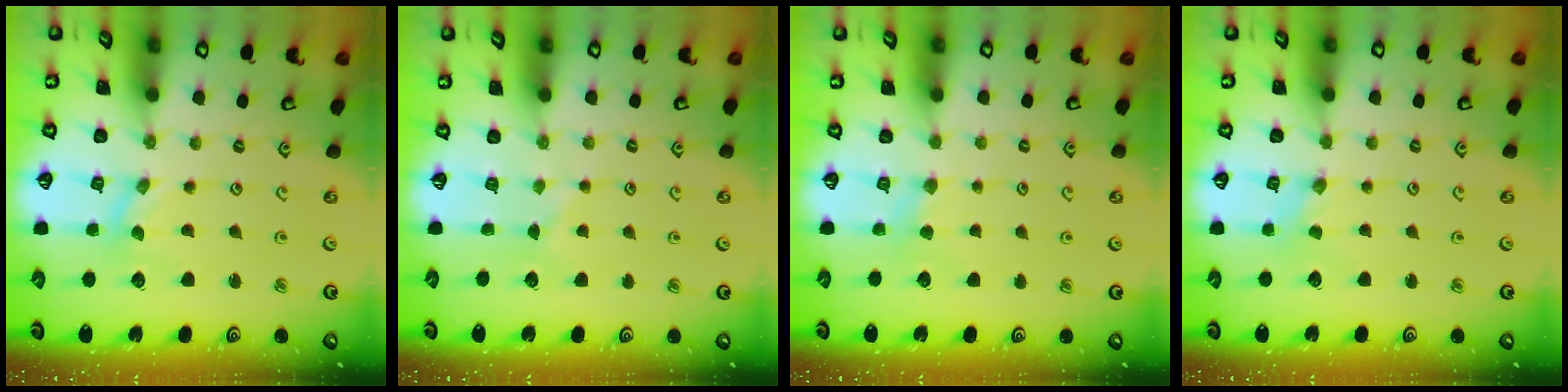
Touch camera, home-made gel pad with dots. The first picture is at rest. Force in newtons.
{"total": 2.9, "press": 2.9, "slide": 0.5}
{"total": 2.5, "press": 2.5, "slide": 0.4}
{"total": 0.0}